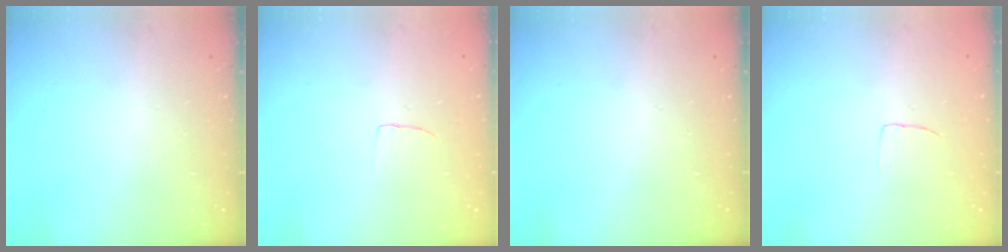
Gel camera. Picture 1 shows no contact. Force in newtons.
{"total": 2.7, "press": 2.7, "slide": 0.2}
{"total": 0.0}
{"total": 2.4, "press": 2.4, "slide": 0.1}